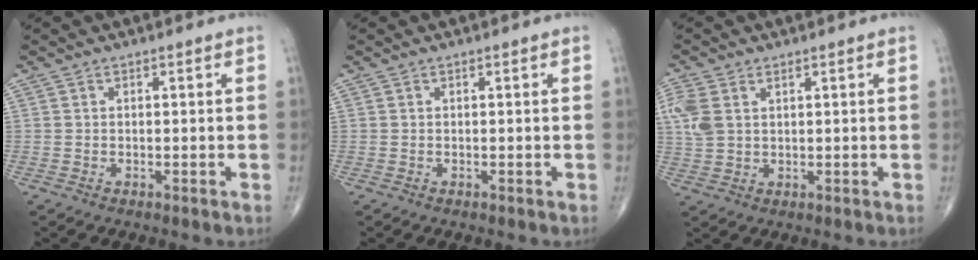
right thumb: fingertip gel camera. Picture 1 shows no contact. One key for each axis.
{"total": 0.0}
{"total": 6.4, "fx": 2.1, "fy": 4.2, "fz": 4.4, "tx": -0.119, "ty": 0.005, "tz": 0.047}